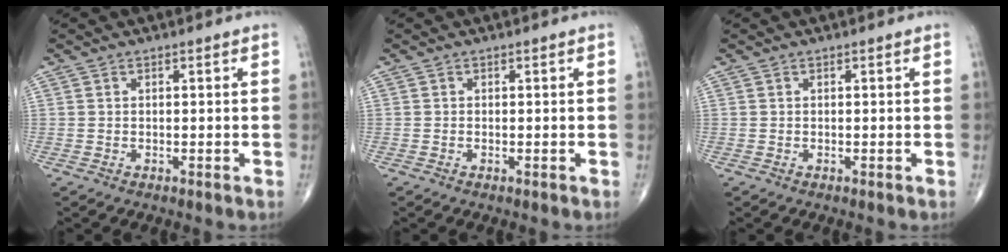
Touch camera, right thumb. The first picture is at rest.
{"total": 0.0}
{"total": 0.0}